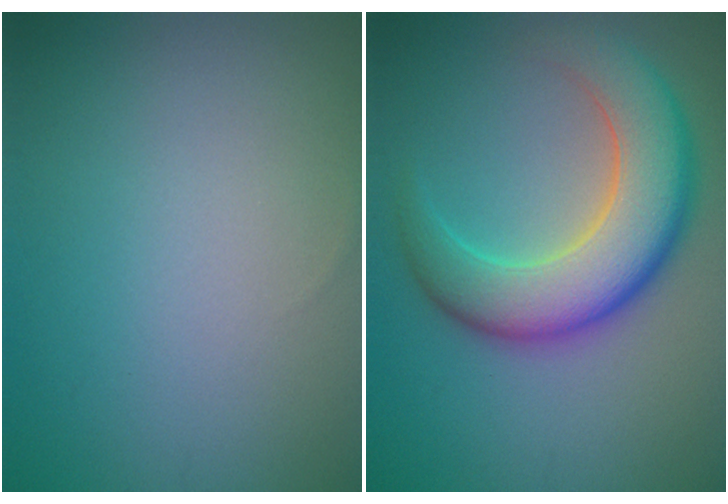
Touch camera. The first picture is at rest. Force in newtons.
{"total": 8.0, "press": 8.0, "slide": 0.6}